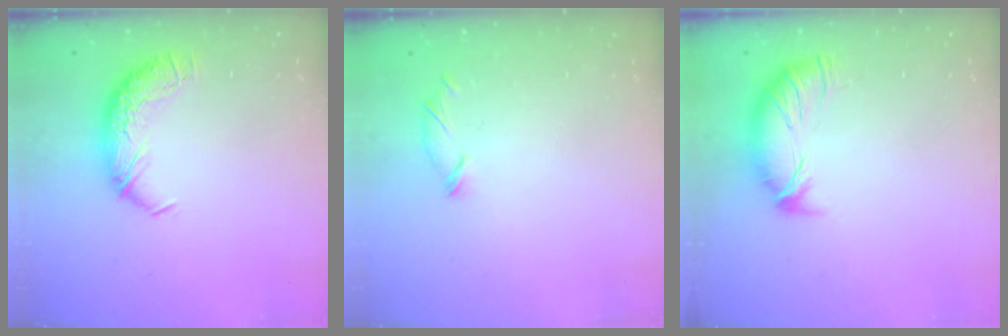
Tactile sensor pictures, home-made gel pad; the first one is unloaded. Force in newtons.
{"total": 5.5, "press": 5.5, "slide": 0.7}
{"total": 3.9, "press": 3.5, "slide": 1.9}